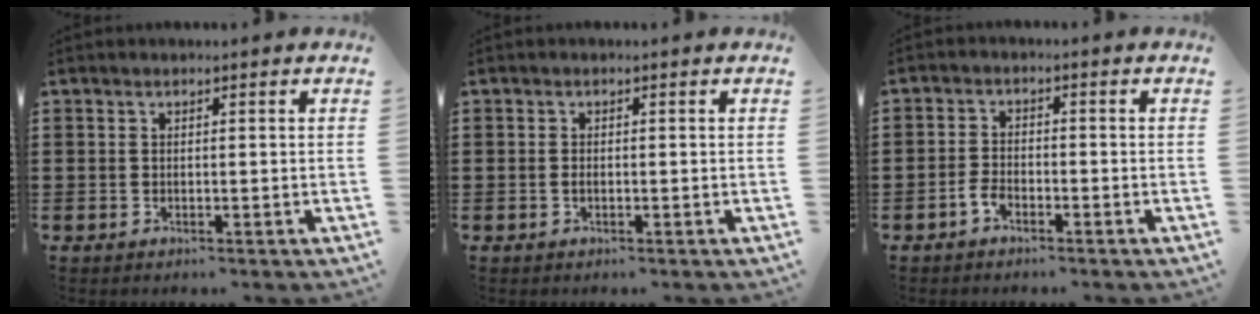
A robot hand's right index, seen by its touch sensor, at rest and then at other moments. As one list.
[{"total": 0.7, "force": [-0.2, 0.3, 0.6], "torque": [-0.013, -0.003, -0.003]}, {"total": 2.4, "force": [-1.6, 1.3, 1.2], "torque": [-0.032, 0.001, -0.034]}]